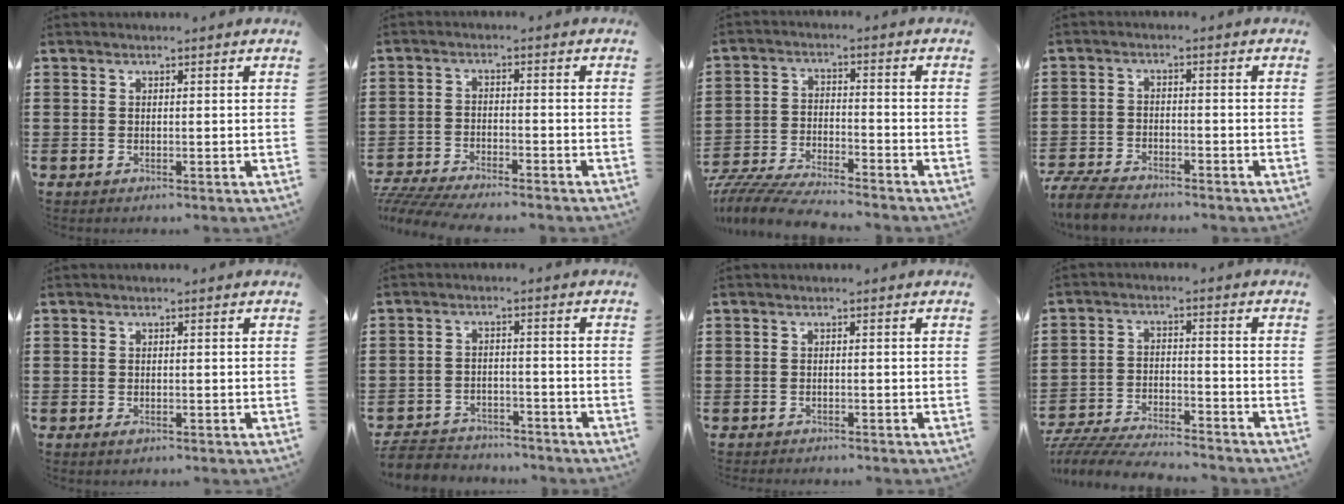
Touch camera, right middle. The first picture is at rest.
{"total": 4.6, "force": [-4.5, 0.2, 1.0], "torque": [-0.037, -0.010, -0.097]}
{"total": 6.7, "force": [-6.6, 0.3, 1.4], "torque": [-0.036, -0.001, -0.131]}
{"total": 4.9, "force": [-4.7, 0.8, 1.4], "torque": [-0.048, -0.004, -0.098]}
{"total": 0.5, "force": [-0.3, 0.2, 0.4], "torque": [-0.009, -0.004, -0.005]}
{"total": 4.2, "force": [-4.1, 1.0, 0.2], "torque": [-0.019, 0.003, -0.091]}
{"total": 0.8, "force": [-0.8, 0.1, 0.0], "torque": [-0.002, 0.000, -0.017]}
{"total": 6.3, "force": [-6.2, 0.6, 1.3], "torque": [-0.035, 0.004, -0.125]}